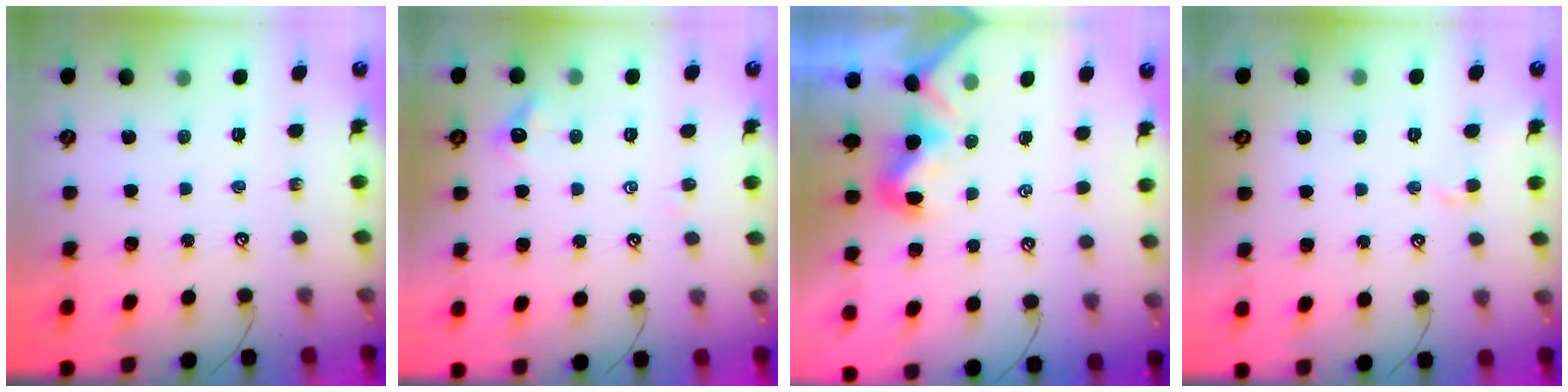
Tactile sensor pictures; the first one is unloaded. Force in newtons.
{"total": 2.1, "press": 2.1, "slide": 0.5}
{"total": 1.1, "press": 1.0, "slide": 0.5}
{"total": 1.3, "press": 1.3, "slide": 0.4}